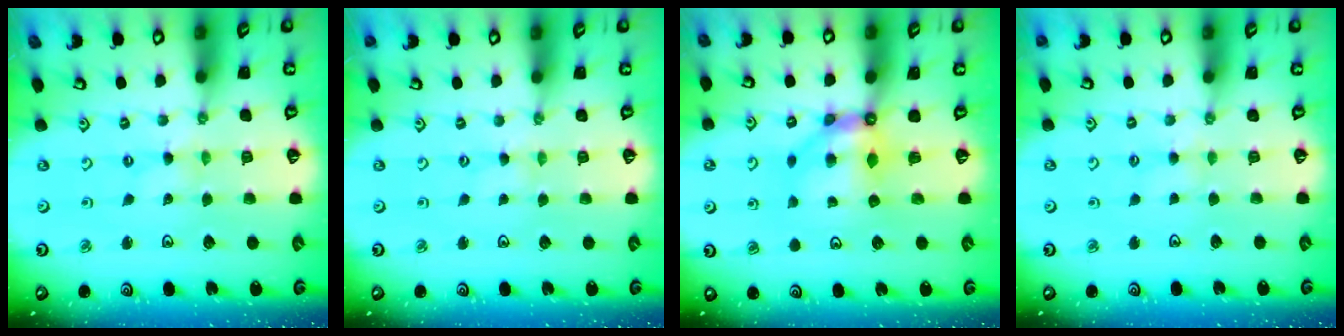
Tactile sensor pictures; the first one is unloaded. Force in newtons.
{"total": 0.0}
{"total": 6.4, "press": 6.4, "slide": 0.6}
{"total": 2.8, "press": 2.8, "slide": 0.5}